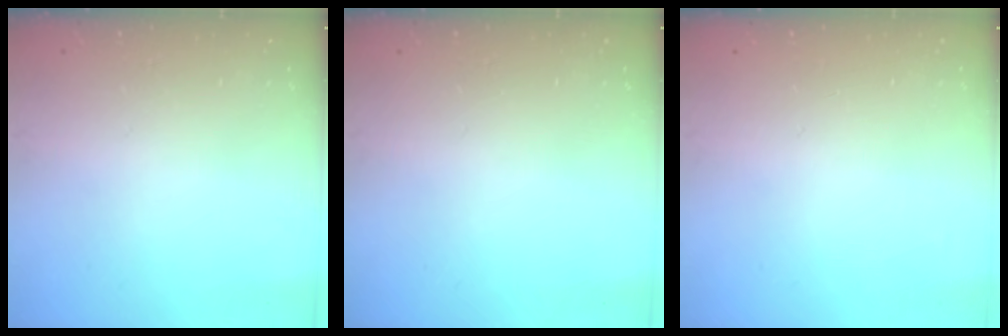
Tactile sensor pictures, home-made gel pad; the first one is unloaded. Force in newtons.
{"total": 0.0}
{"total": 0.0}